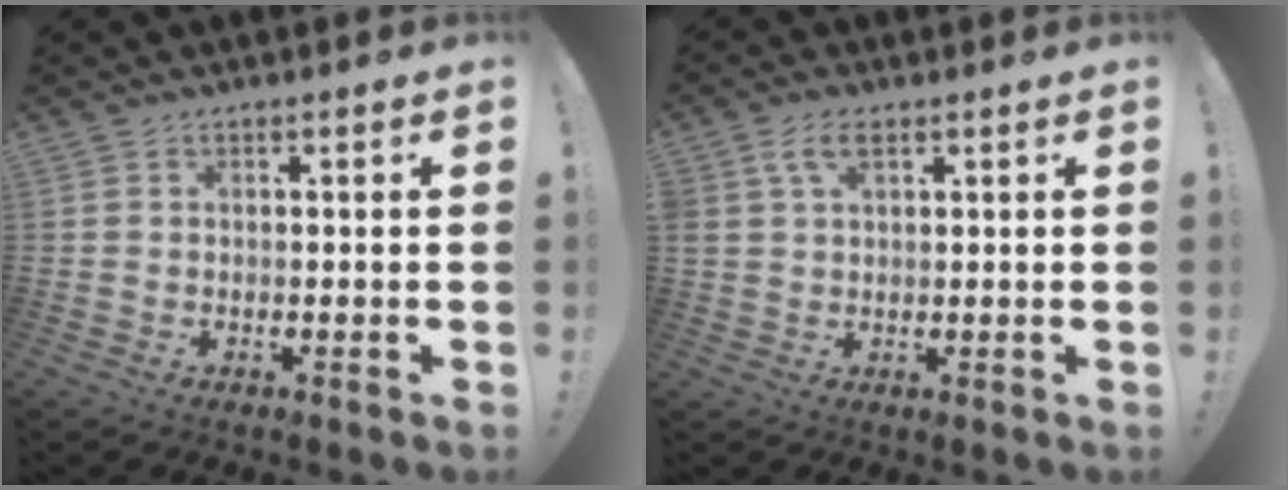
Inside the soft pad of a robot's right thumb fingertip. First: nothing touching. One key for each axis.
{"total": 5.0, "fx": 2.3, "fy": 2.7, "fz": 3.5, "tx": -0.070, "ty": 0.003, "tz": 0.045}